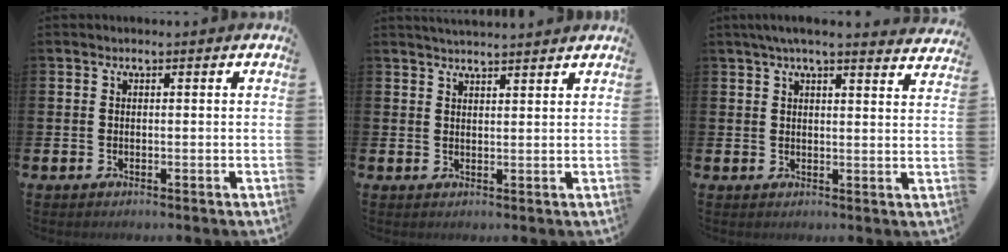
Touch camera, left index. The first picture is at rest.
{"total": 2.7, "force": [2.7, -0.1, 0.1], "torque": [-0.007, -0.012, 0.049]}
{"total": 4.4, "force": [4.0, 0.0, 1.7], "torque": [-0.041, -0.012, 0.072]}